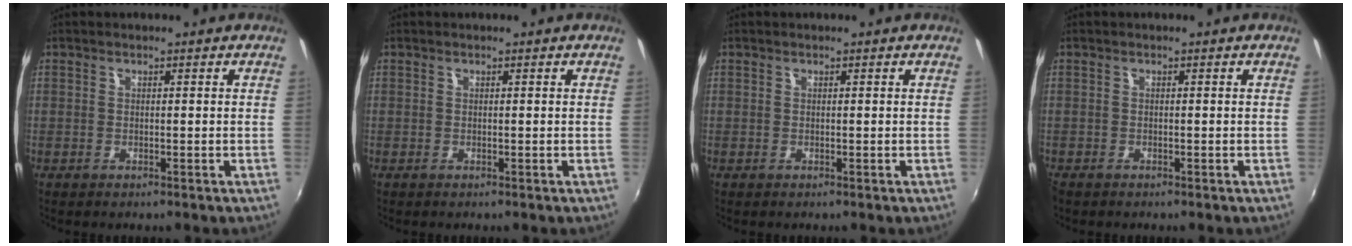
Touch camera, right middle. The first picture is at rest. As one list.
[{"total": 0.0}, {"total": 0.0}, {"total": 0.8, "force": [-0.7, 0.4, 0.2], "torque": [-0.007, -0.004, -0.014]}]